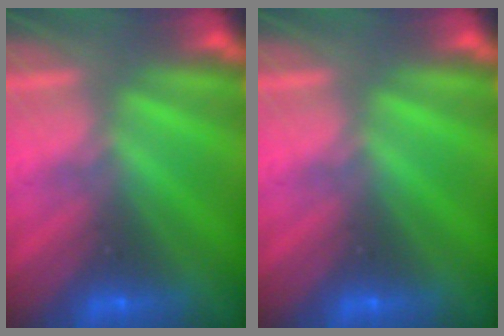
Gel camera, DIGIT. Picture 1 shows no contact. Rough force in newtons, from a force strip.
{"total": 0.0}